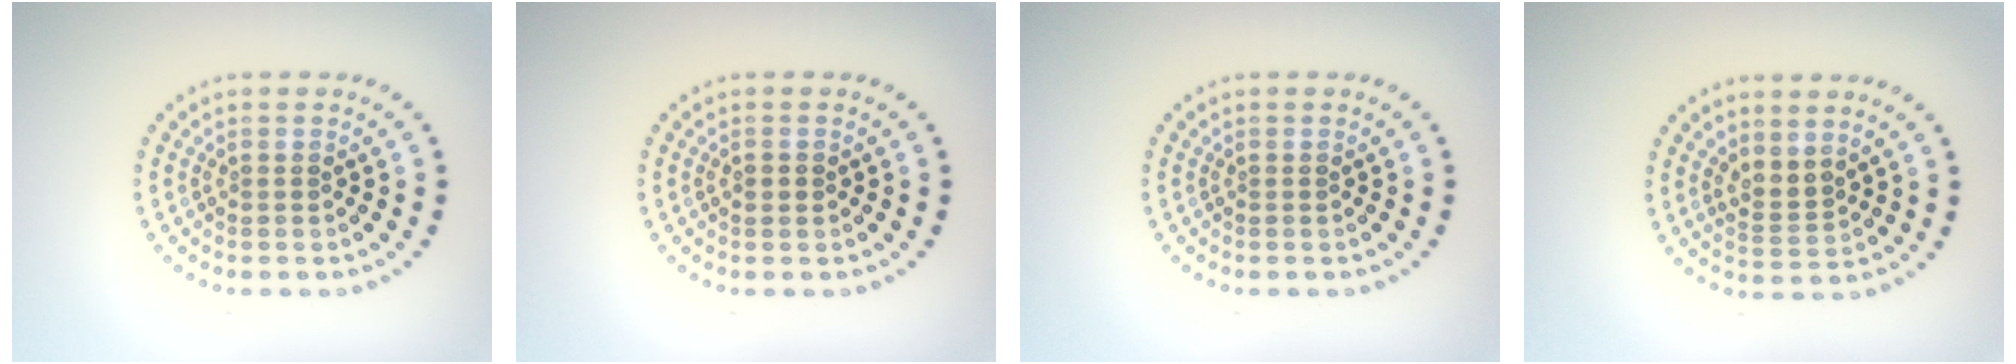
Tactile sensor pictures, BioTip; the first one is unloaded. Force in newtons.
{"total": 1.1, "press": 1.1, "slide": 0.1}
{"total": 0.0}
{"total": 2.1, "press": 1.6, "slide": 1.3}